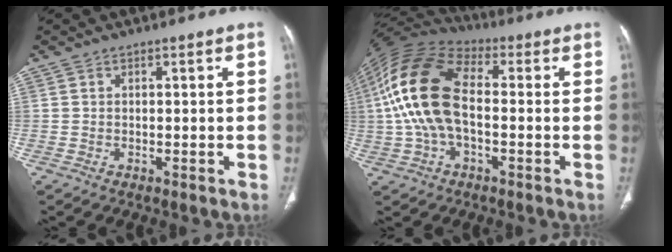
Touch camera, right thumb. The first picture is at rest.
{"total": 17.3, "force": [-0.1, 9.5, 14.4], "torque": [-0.302, 0.034, -0.009]}